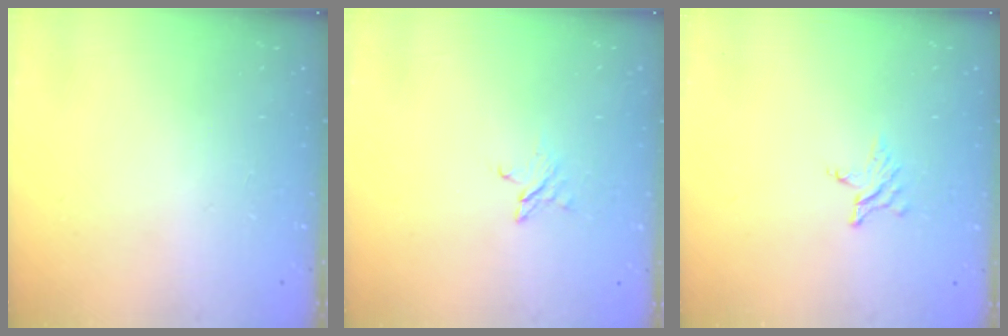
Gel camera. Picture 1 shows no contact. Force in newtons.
{"total": 2.7, "press": 2.7, "slide": 0.3}
{"total": 4.2, "press": 4.2, "slide": 0.4}